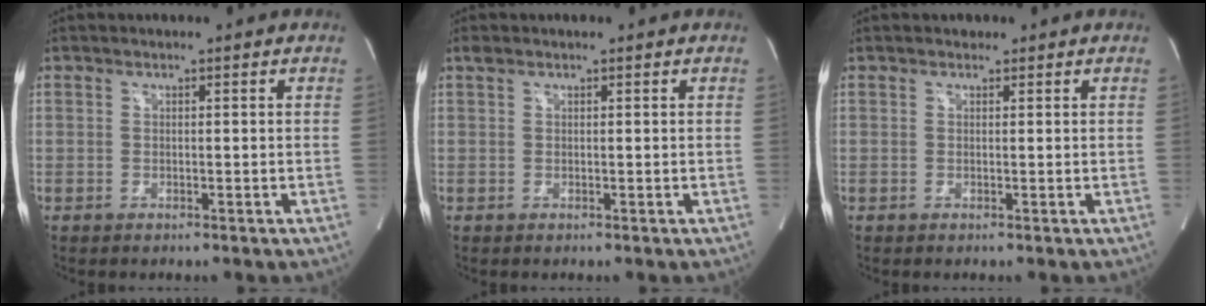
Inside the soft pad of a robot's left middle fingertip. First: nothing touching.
{"total": 1.0, "force": [0.8, 0.4, 0.6], "torque": [-0.019, 0.022, 0.017]}
{"total": 0.6, "force": [0.4, 0.4, 0.0], "torque": [-0.002, 0.001, 0.005]}